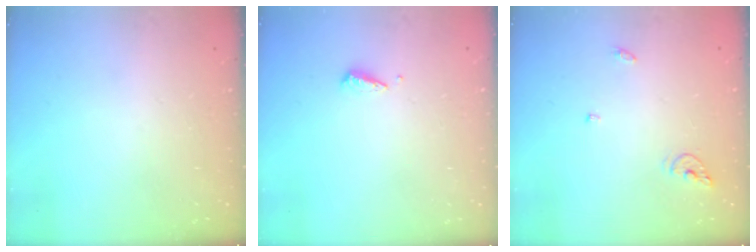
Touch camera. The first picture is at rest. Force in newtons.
{"total": 2.9, "press": 2.9, "slide": 0.4}
{"total": 6.1, "press": 6.1, "slide": 0.6}